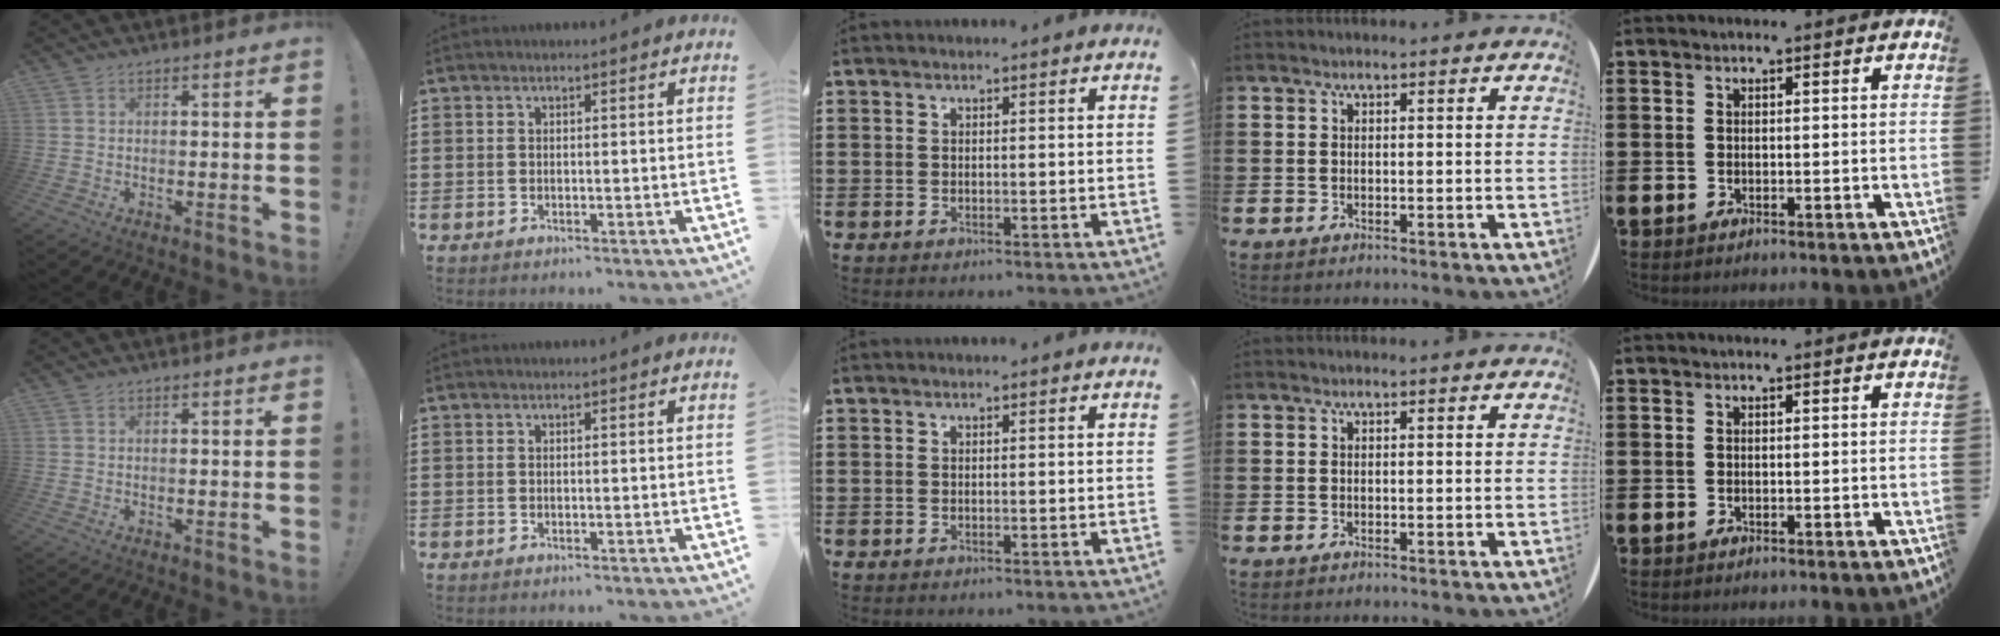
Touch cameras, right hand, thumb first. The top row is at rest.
{}